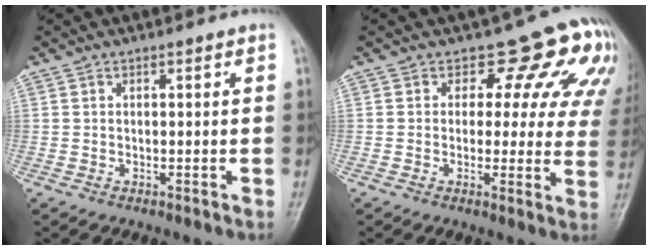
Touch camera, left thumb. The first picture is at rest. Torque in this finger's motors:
{"motor_torque": [0.50, 0.32, 0.19, -0.25, 0.09]}